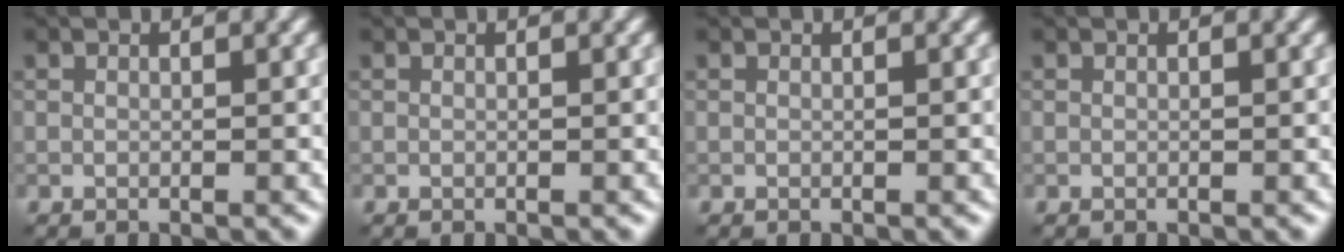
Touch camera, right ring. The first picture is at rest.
{"total": 0.0}
{"total": 0.0}
{"total": 0.0}